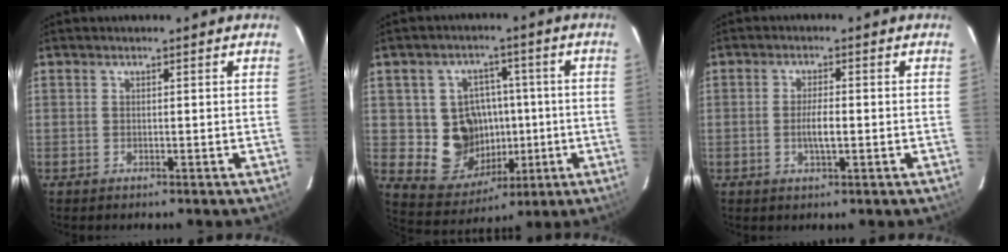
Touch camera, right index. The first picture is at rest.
{"total": 12.4, "force": [-0.4, 11.6, 4.3], "torque": [-0.096, 0.022, 0.015]}
{"total": 4.0, "force": [-0.8, 0.9, 3.9], "torque": [-0.071, -0.001, -0.012]}